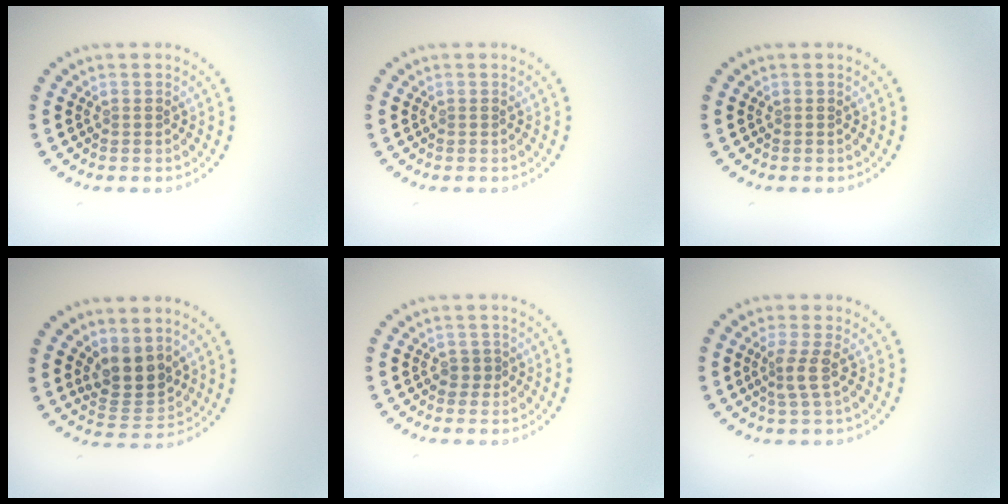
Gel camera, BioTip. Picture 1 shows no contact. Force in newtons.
{"total": 0.0}
{"total": 0.0}
{"total": 3.8, "press": 3.2, "slide": 1.9}
{"total": 0.7, "press": 0.5, "slide": 0.5}
{"total": 2.2, "press": 1.6, "slide": 1.5}